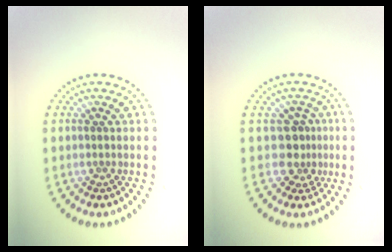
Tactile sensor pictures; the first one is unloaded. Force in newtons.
{"total": 2.6, "press": 2.0, "slide": 1.6}